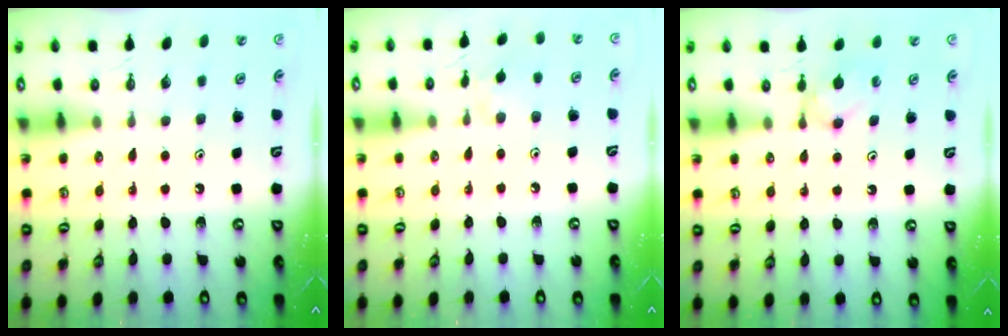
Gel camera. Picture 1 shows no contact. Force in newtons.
{"total": 2.1, "press": 2.1, "slide": 0.5}
{"total": 4.0, "press": 4.0, "slide": 0.6}